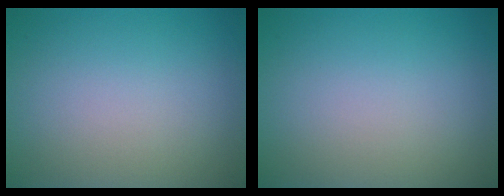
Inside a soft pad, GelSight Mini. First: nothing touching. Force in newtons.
{"total": 0.0}